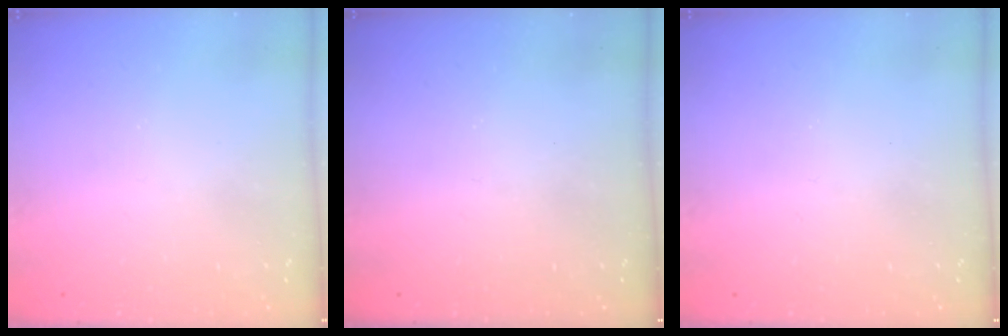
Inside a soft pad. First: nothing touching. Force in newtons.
{"total": 0.0}
{"total": 0.0}